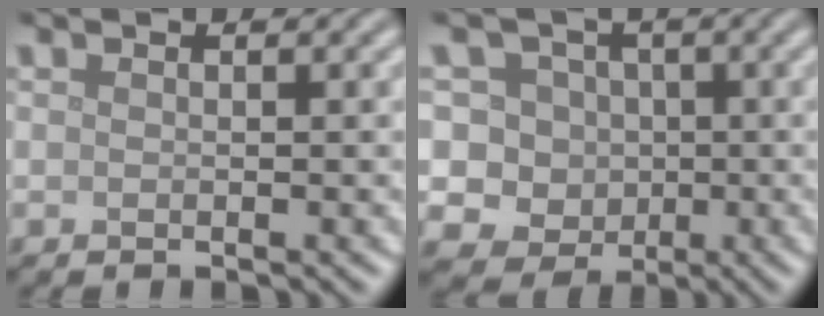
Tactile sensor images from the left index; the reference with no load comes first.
{"total": 9.1, "force": [1.1, 8.4, 3.2], "torque": [-0.057, 0.034, -0.010]}